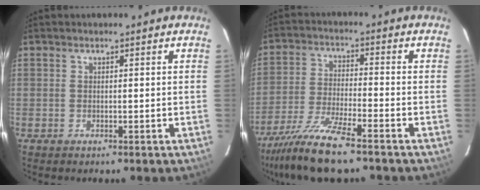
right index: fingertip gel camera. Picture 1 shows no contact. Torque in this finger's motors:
{"motor_torque": [1.06, -1.07, 0.60, 0.17]}